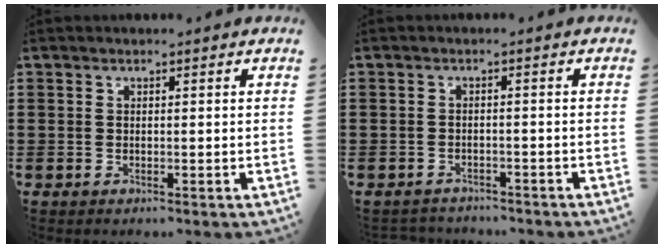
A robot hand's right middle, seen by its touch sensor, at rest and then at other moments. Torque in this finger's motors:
{"motor_torque": [0.22, 0.22, -0.07, -0.01]}